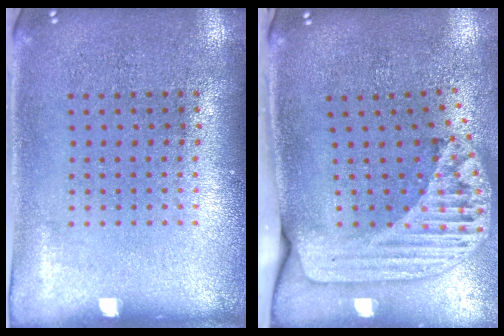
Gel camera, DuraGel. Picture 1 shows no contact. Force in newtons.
{"total": 2.4, "press": 1.7, "slide": 1.6}